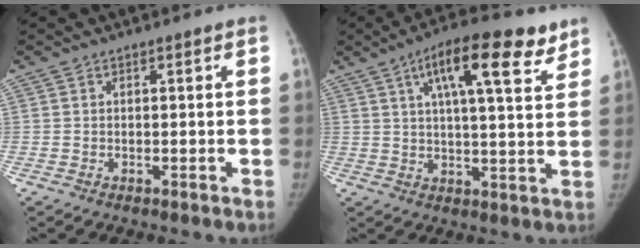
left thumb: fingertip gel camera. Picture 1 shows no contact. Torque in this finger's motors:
{"motor_torque": [0.39, 0.03, 1.61, -0.80, 0.10]}